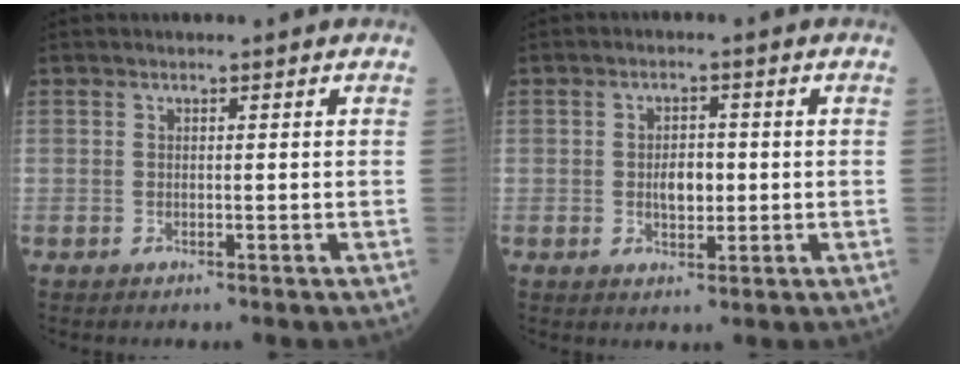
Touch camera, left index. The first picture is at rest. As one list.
[{"total": 3.7, "force": [-0.3, 2.0, 3.1], "torque": [-0.052, 0.001, -0.002]}]